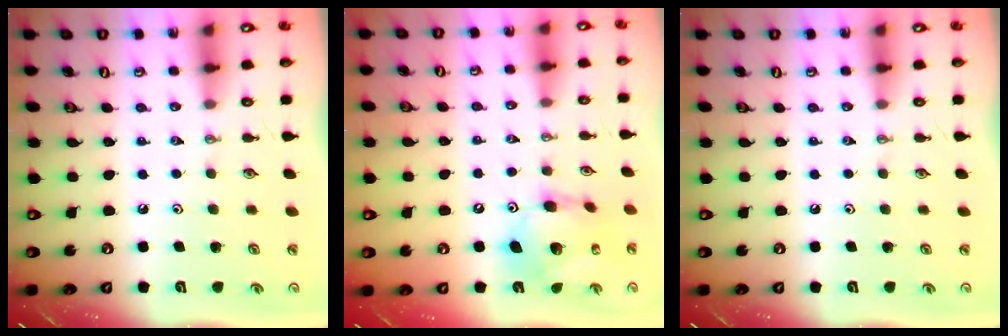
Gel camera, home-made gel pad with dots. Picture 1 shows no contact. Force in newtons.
{"total": 13.2, "press": 13.1, "slide": 1.3}
{"total": 0.0}